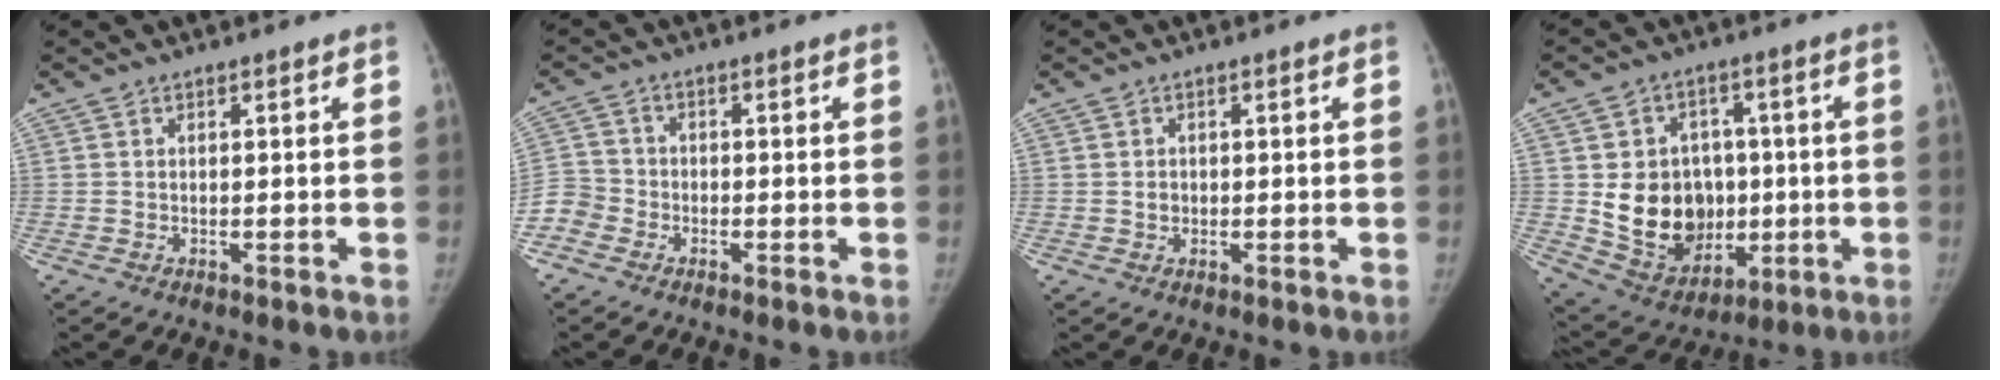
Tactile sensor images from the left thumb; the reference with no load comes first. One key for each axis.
{"total": 4.5, "fx": -2.6, "fy": 3.6, "fz": 0.7, "tx": -0.001, "ty": 0.011, "tz": -0.061}
{"total": 1.1, "fx": 0.1, "fy": 1.1, "fz": 0.3, "tx": 0.000, "ty": 0.003, "tz": 0.002}
{"total": 15.6, "fx": -0.5, "fy": 12.8, "fz": 9.0, "tx": -0.098, "ty": 0.002, "tz": 0.017}